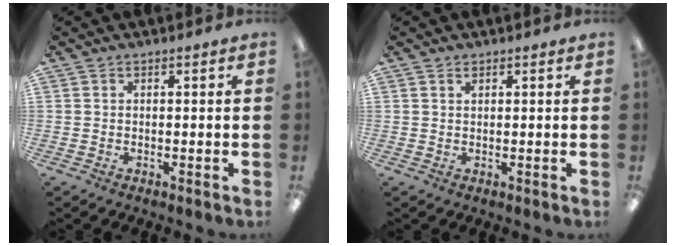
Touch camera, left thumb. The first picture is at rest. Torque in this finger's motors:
{"motor_torque": [-0.19, -0.08, -0.16, -0.21, -0.01]}